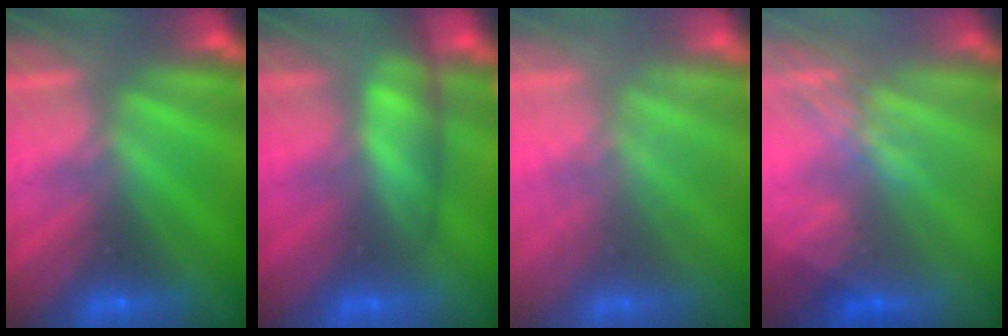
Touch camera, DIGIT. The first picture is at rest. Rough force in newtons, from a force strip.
{"total": 4.8}
{"total": 2.2}
{"total": 2.7}